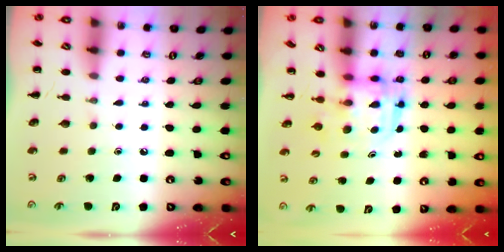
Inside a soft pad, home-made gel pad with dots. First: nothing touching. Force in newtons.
{"total": 3.0, "press": 3.0, "slide": 0.3}